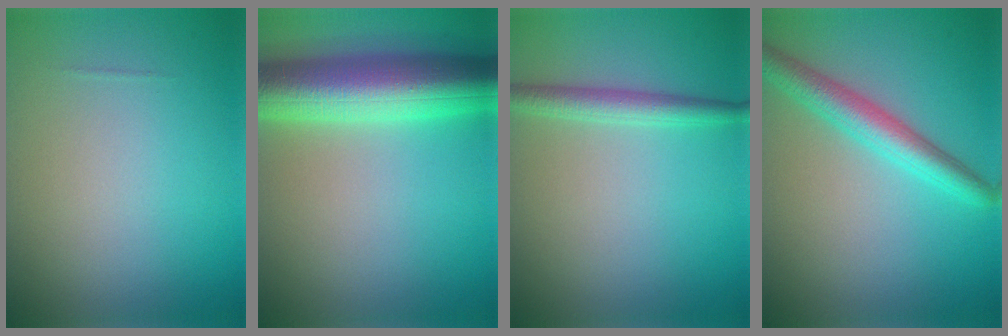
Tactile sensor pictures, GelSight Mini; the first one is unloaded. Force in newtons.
{"total": 9.8, "press": 9.8, "slide": 0.1}
{"total": 2.3, "press": 2.3, "slide": 0.1}
{"total": 3.8, "press": 3.8, "slide": 0.1}